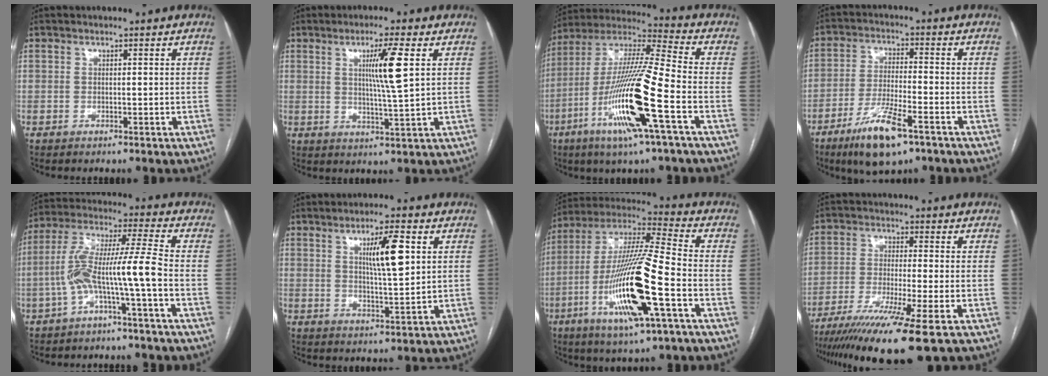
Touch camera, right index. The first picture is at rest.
{"total": 7.1, "force": [2.1, -0.7, 6.8], "torque": [-0.118, -0.007, 0.039]}
{"total": 19.0, "force": [-6.8, 0.3, 17.8], "torque": [-0.366, -0.020, -0.133]}
{"total": 10.5, "force": [-6.3, 2.0, 8.1], "torque": [-0.162, -0.019, -0.106]}
{"total": 10.2, "force": [-3.3, -0.4, 9.6], "torque": [-0.192, 0.033, -0.063]}
{"total": 7.8, "force": [2.5, 0.9, 7.3], "torque": [-0.124, 0.001, 0.044]}
{"total": 19.9, "force": [-6.4, 1.5, 18.8], "torque": [-0.387, -0.021, -0.119]}
{"total": 13.6, "force": [-9.2, -1.1, 10.0], "torque": [-0.183, -0.041, -0.152]}